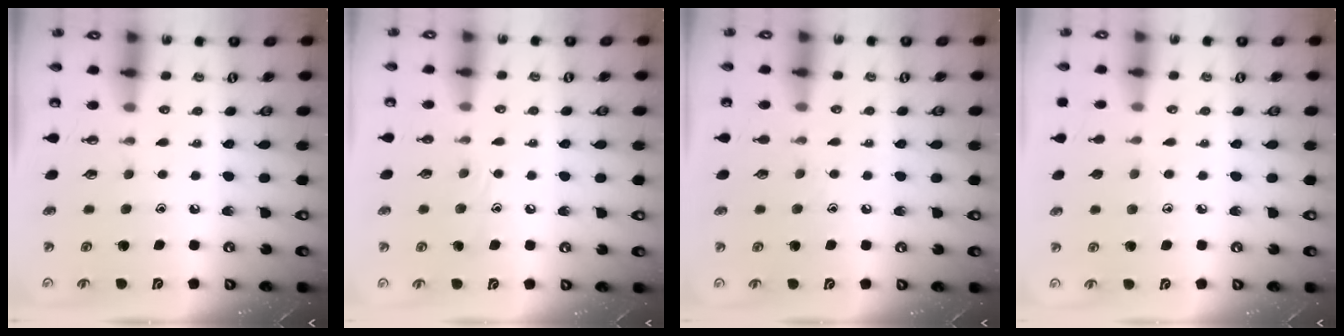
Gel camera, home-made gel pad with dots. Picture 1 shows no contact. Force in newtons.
{"total": 6.9, "press": 6.8, "slide": 0.8}
{"total": 5.7, "press": 5.6, "slide": 0.7}
{"total": 6.0, "press": 5.9, "slide": 0.6}